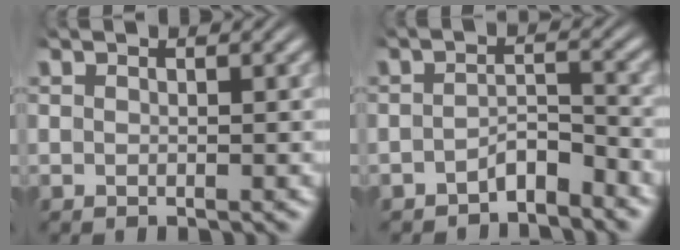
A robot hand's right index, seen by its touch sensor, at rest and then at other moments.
{"total": 2.9, "force": [-2.7, 0.6, 1.0], "torque": [-0.004, -0.007, -0.047]}